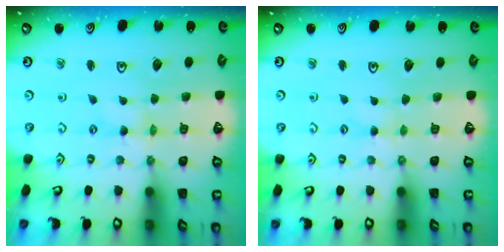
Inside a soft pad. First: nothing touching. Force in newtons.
{"total": 1.7, "press": 1.6, "slide": 0.3}